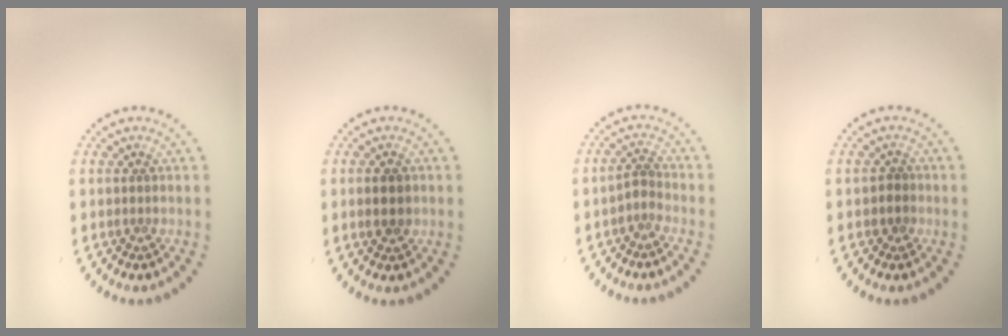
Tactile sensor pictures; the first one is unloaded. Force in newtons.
{"total": 2.1, "press": 2.1, "slide": 0.1}
{"total": 1.5, "press": 1.1, "slide": 1.1}
{"total": 1.0, "press": 0.8, "slide": 0.7}